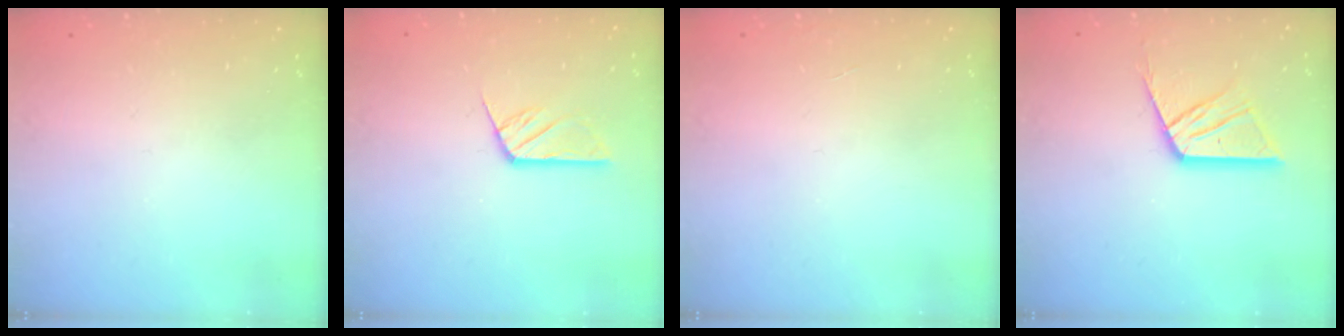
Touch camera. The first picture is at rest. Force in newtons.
{"total": 6.0, "press": 6.0, "slide": 0.5}
{"total": 0.0}
{"total": 12.2, "press": 12.2, "slide": 1.2}